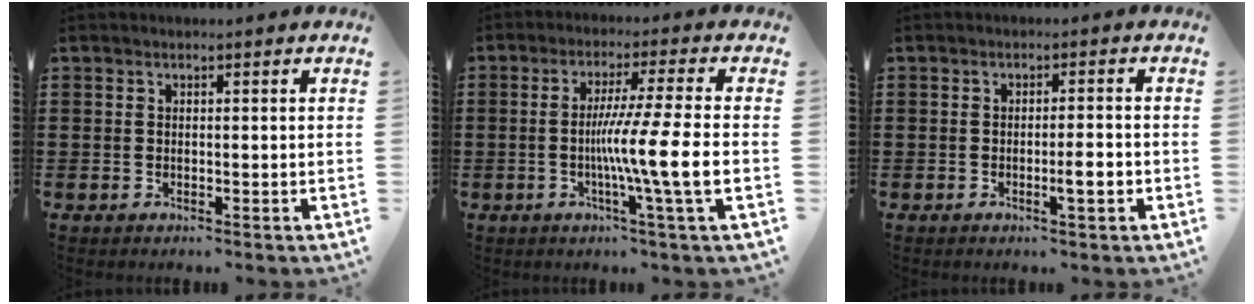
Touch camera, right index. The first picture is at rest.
{"total": 10.2, "force": [-1.9, -1.0, 10.0], "torque": [-0.179, -0.017, -0.041]}
{"total": 3.0, "force": [-1.0, 0.4, 2.8], "torque": [-0.047, -0.001, -0.017]}